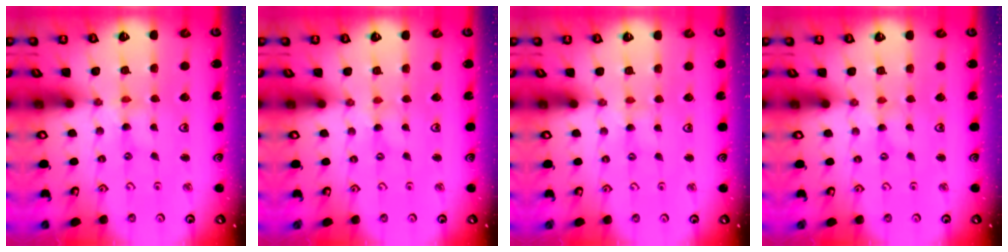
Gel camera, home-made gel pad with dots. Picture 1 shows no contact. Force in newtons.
{"total": 0.0}
{"total": 1.5, "press": 1.5, "slide": 0.3}
{"total": 0.0}